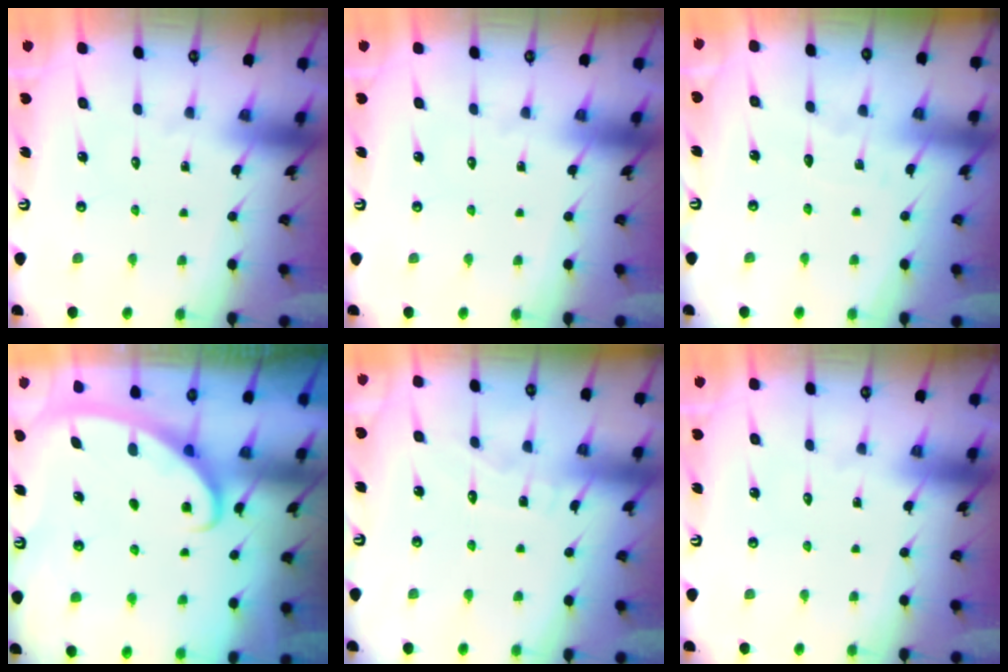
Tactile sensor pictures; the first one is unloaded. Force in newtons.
{"total": 0.0}
{"total": 2.3, "press": 2.3, "slide": 0.3}
{"total": 2.9, "press": 2.9, "slide": 0.4}
{"total": 4.5, "press": 4.5, "slide": 0.6}
{"total": 0.0}